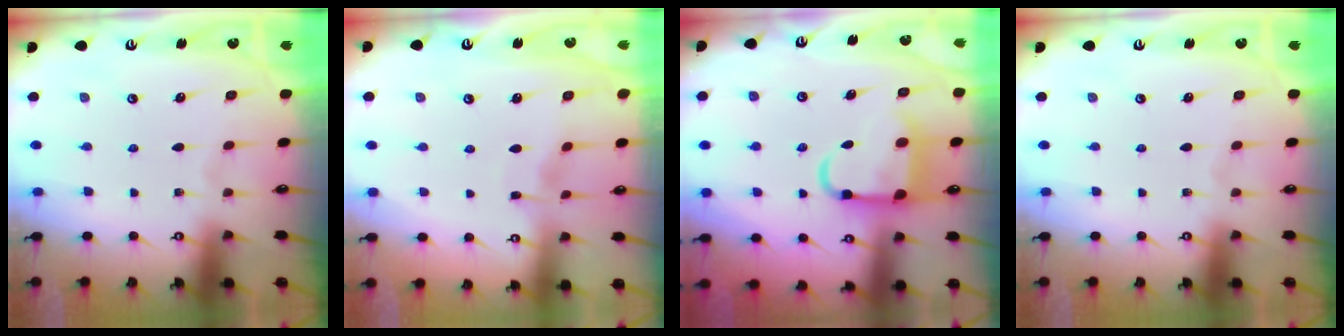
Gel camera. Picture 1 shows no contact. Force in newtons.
{"total": 2.7, "press": 2.7, "slide": 0.3}
{"total": 9.7, "press": 9.6, "slide": 1.2}
{"total": 0.0}